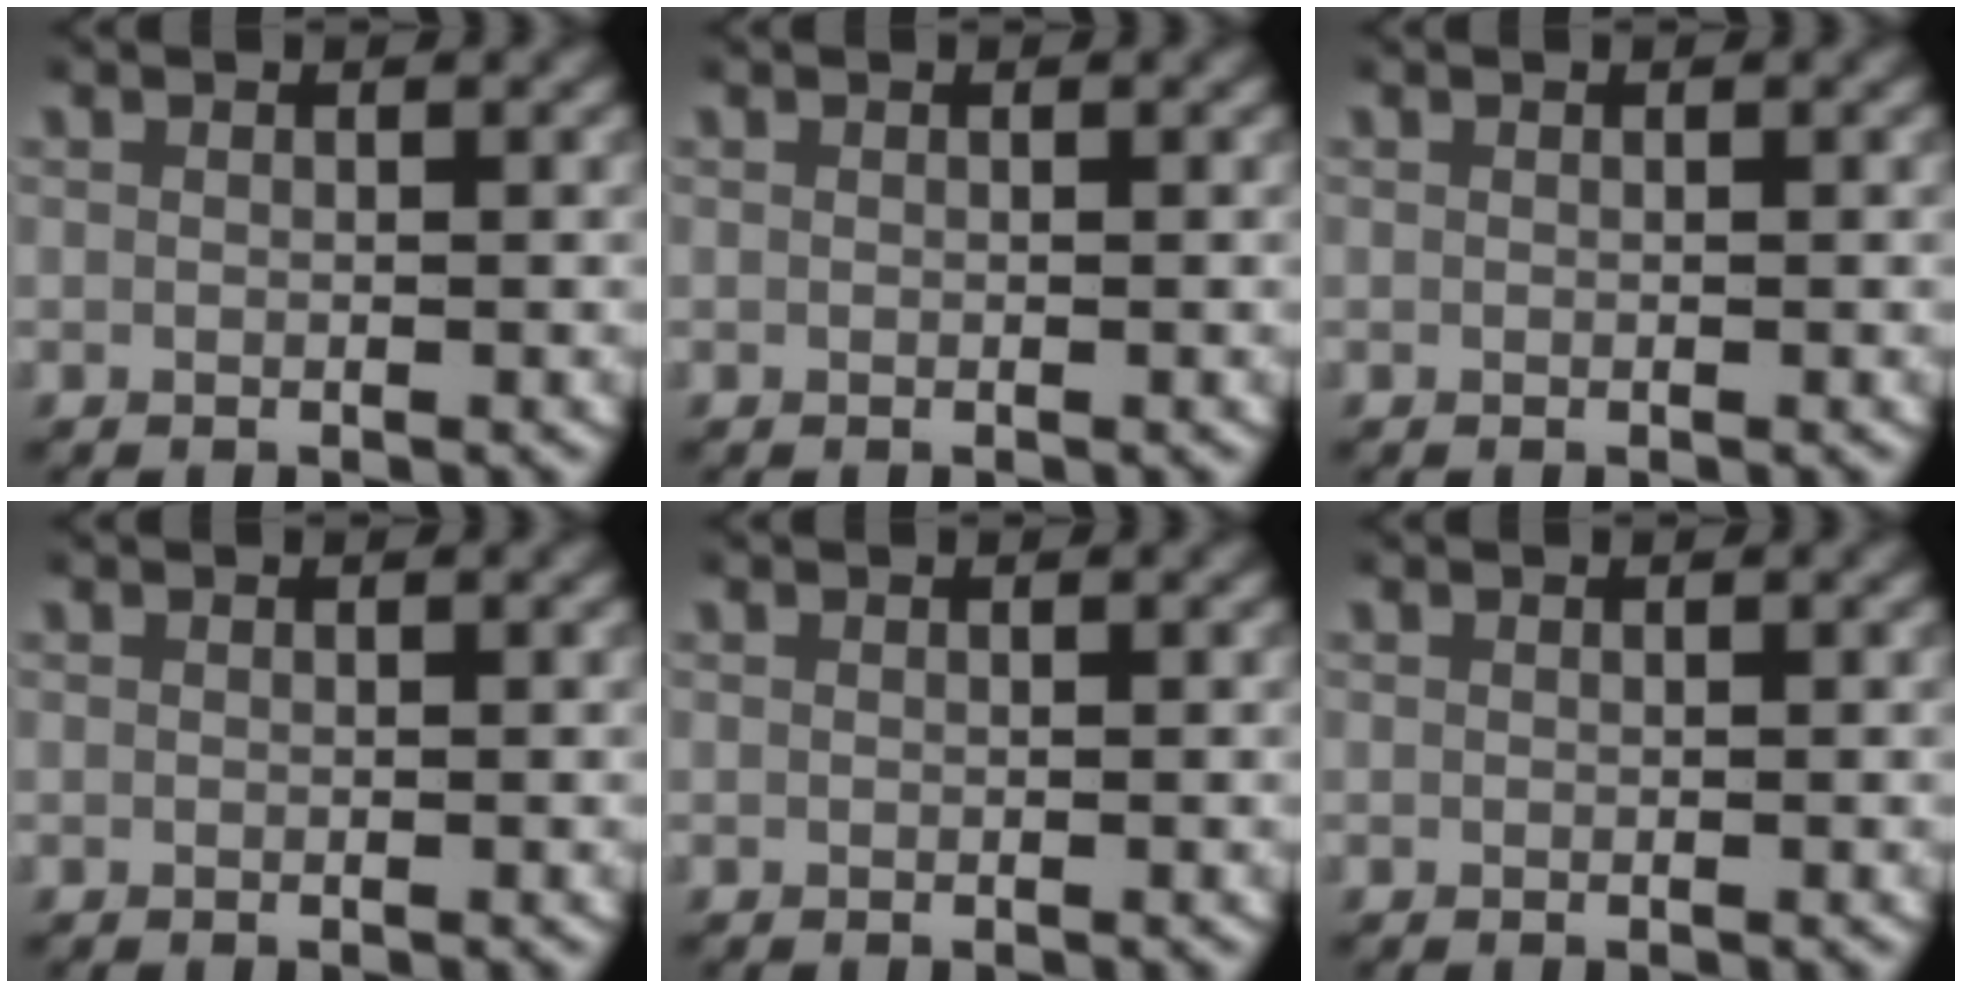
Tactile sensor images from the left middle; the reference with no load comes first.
{"total": 0.0}
{"total": 0.0}
{"total": 0.0}
{"total": 0.0}
{"total": 0.0}